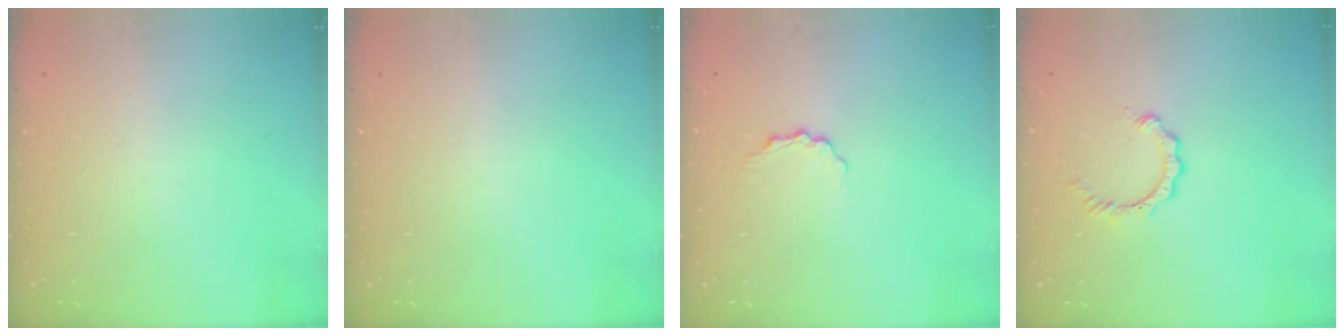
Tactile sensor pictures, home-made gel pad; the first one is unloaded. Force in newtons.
{"total": 0.0}
{"total": 3.2, "press": 3.2, "slide": 0.5}
{"total": 2.9, "press": 2.9, "slide": 0.5}